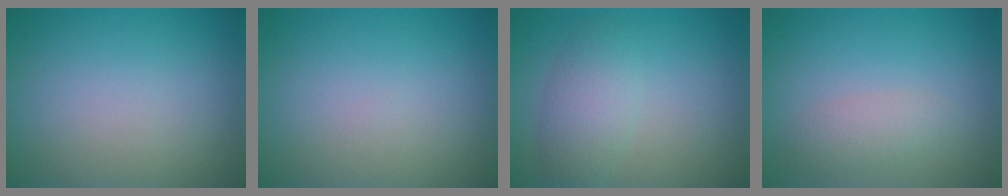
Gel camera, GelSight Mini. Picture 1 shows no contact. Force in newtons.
{"total": 0.0}
{"total": 3.1, "press": 3.1, "slide": 0.1}
{"total": 2.0, "press": 2.0, "slide": 0.1}